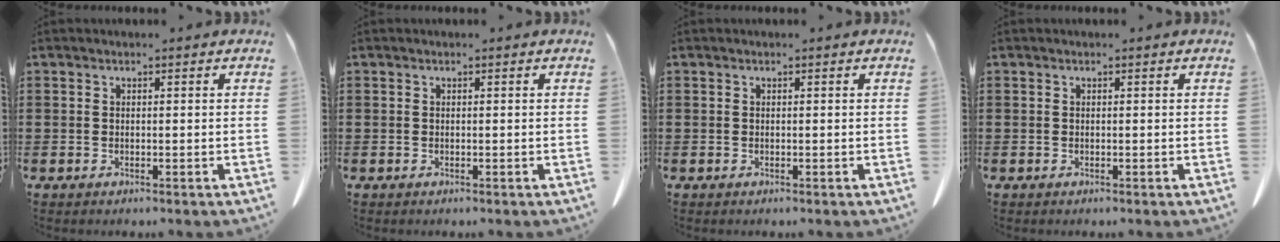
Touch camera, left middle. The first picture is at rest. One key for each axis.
{"total": 0.0}
{"total": 0.0}
{"total": 0.0}